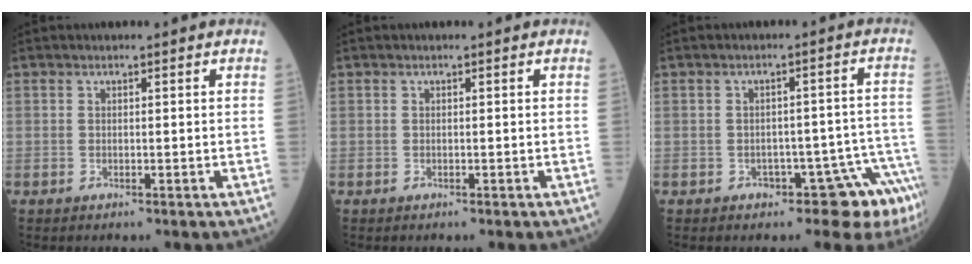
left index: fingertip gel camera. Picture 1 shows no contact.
{"total": 0.0}
{"total": 8.4, "force": [-5.8, 4.0, 4.5], "torque": [-0.025, 0.038, -0.070]}